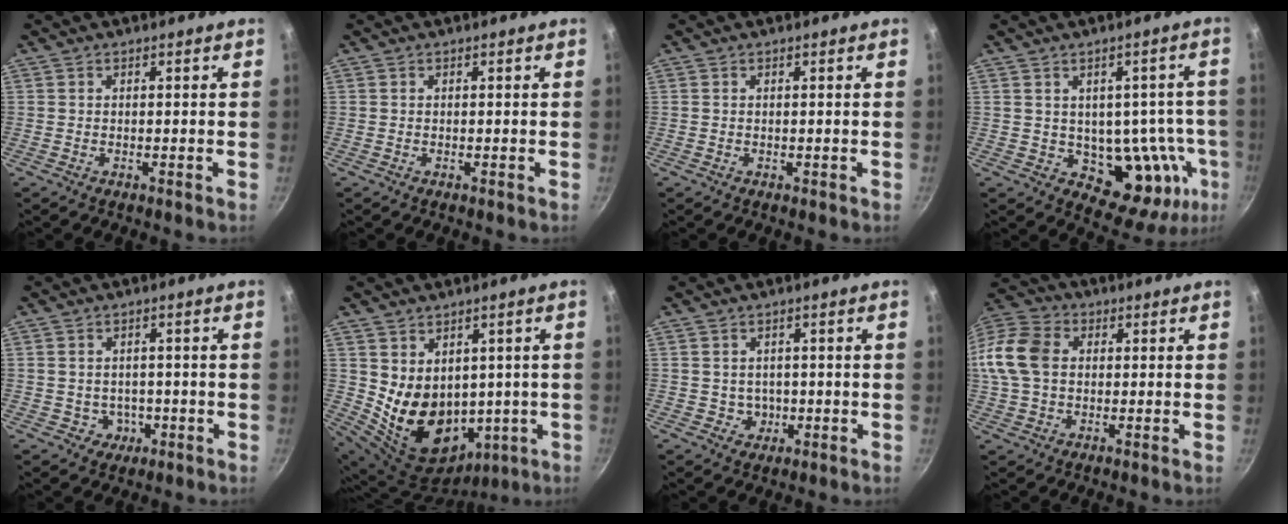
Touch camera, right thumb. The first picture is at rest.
{"total": 0.0}
{"total": 0.0}
{"total": 14.3, "force": [-2.1, 9.9, 10.1], "torque": [-0.063, -0.001, -0.011]}
{"total": 3.7, "force": [-0.7, 3.5, 1.1], "torque": [-0.003, 0.013, 0.005]}
{"total": 15.1, "force": [1.2, 11.9, 9.3], "torque": [-0.134, -0.028, 0.058]}
{"total": 3.0, "force": [-0.1, 2.8, 0.9], "torque": [0.002, 0.002, 0.006]}
{"total": 15.5, "force": [1.6, 11.5, 10.2], "torque": [-0.212, 0.028, 0.017]}